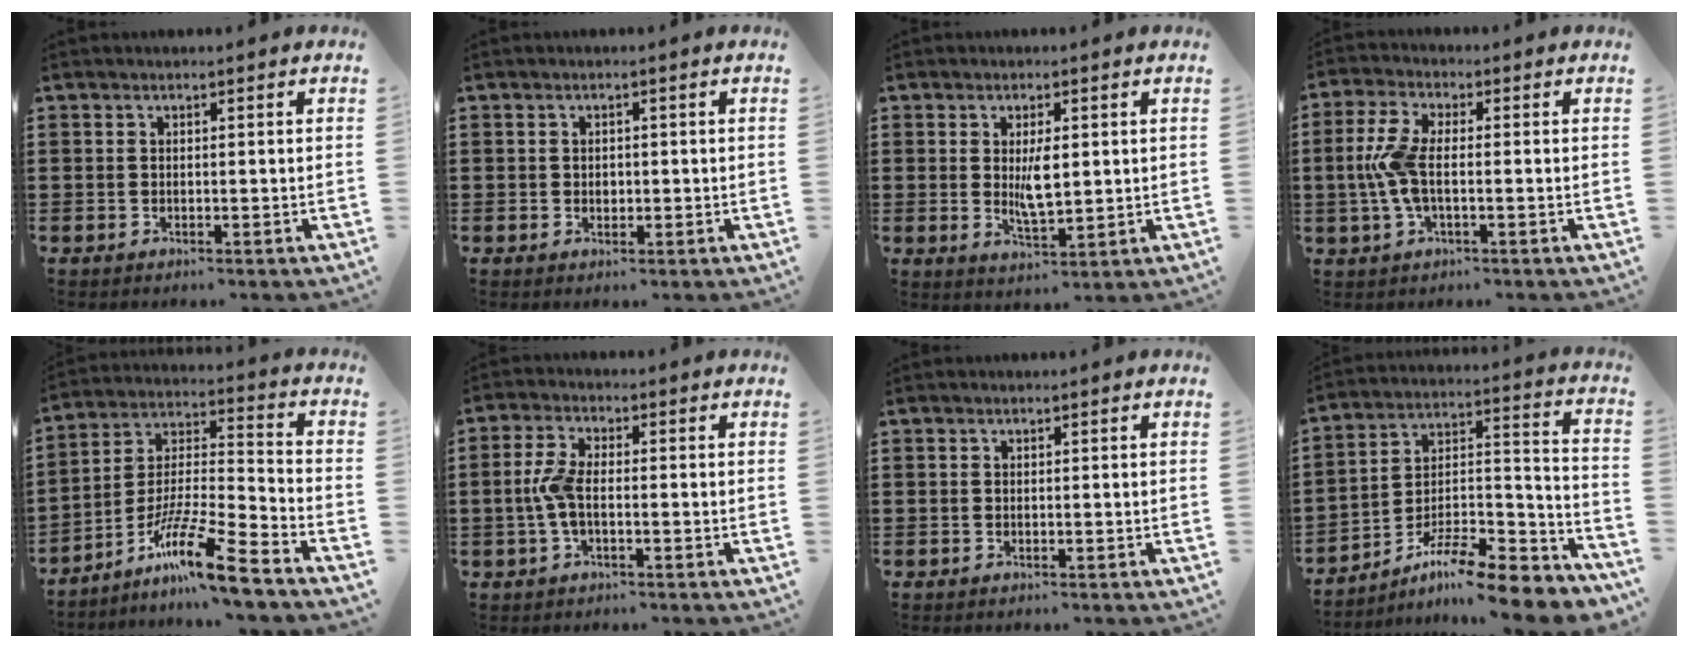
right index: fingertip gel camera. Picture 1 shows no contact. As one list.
[{"total": 1.0, "force": [0.1, 0.8, 0.5], "torque": [-0.012, 0.005, 0.001]}, {"total": 4.7, "force": [0.5, 1.7, 4.4], "torque": [-0.077, 0.000, 0.007]}, {"total": 6.6, "force": [-0.5, 2.8, 5.9], "torque": [-0.149, -0.007, -0.021]}, {"total": 12.8, "force": [-9.2, 0.9, 8.8], "torque": [-0.163, 0.011, -0.176]}, {"total": 4.8, "force": [-0.7, 1.8, 4.4], "torque": [-0.108, -0.004, -0.022]}, {"total": 0.0}, {"total": 10.0, "force": [-8.5, 1.2, 5.2], "torque": [-0.080, 0.012, -0.167]}]